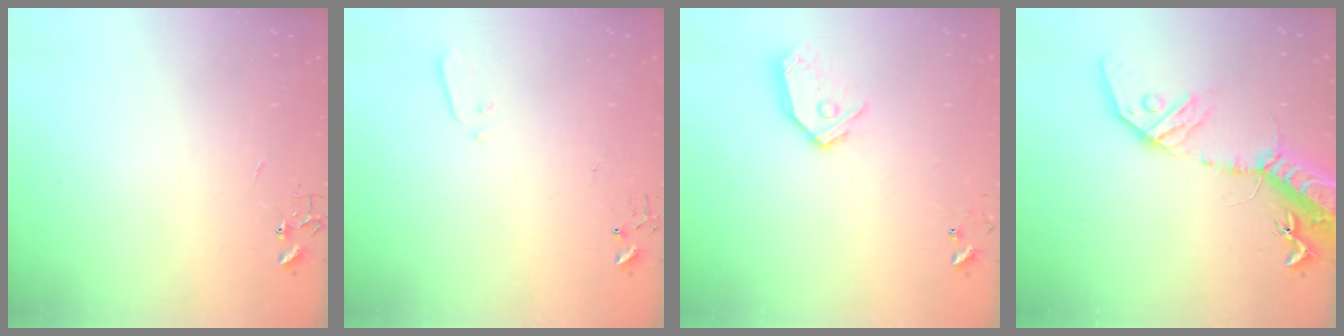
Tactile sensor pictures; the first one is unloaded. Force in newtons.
{"total": 3.4, "press": 3.3, "slide": 0.7}
{"total": 11.6, "press": 11.6, "slide": 1.4}
{"total": 20.5, "press": 20.0, "slide": 4.4}